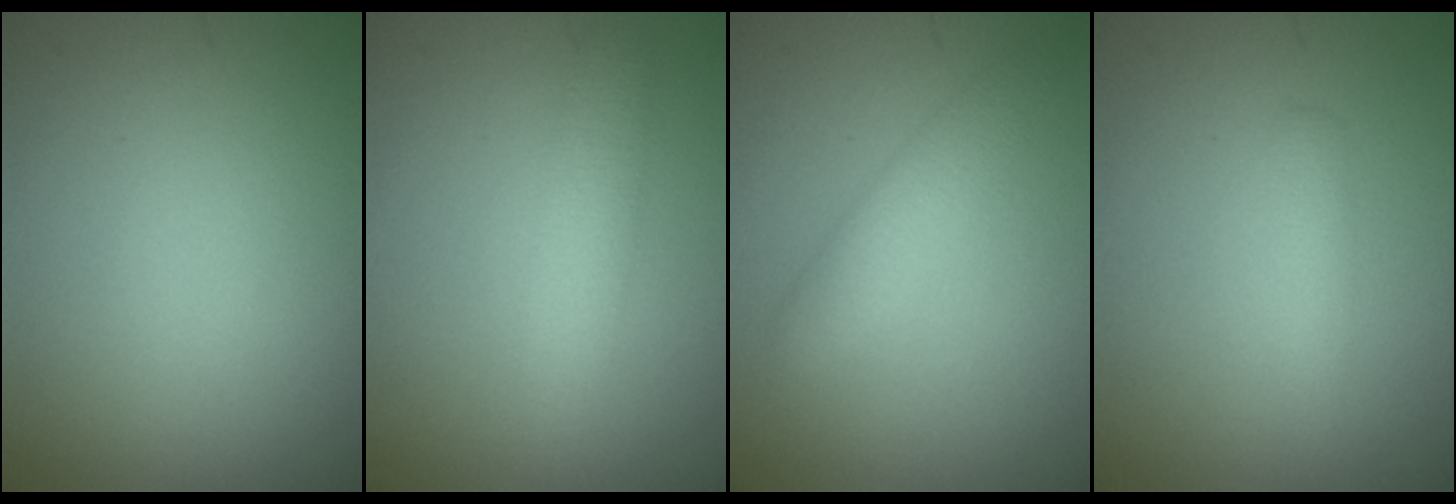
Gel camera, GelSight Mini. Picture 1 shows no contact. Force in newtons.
{"total": 3.0, "press": 3.0, "slide": 0.1}
{"total": 2.3, "press": 2.3, "slide": 0.1}
{"total": 1.5, "press": 1.5, "slide": 0.0}